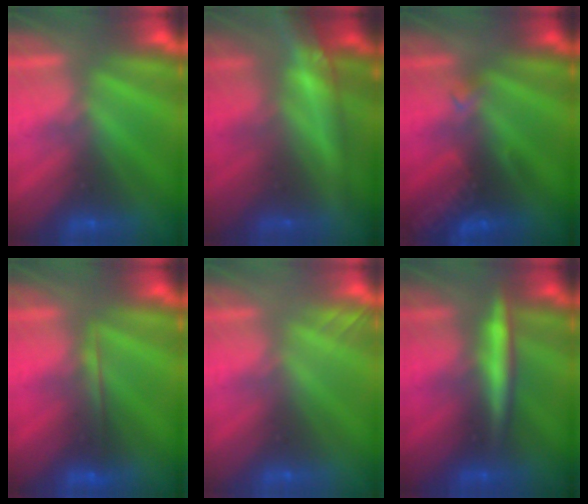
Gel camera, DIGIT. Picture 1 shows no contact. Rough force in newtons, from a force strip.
{"total": 8.1}
{"total": 2.7}
{"total": 2.0}
{"total": 2.1}
{"total": 2.8}